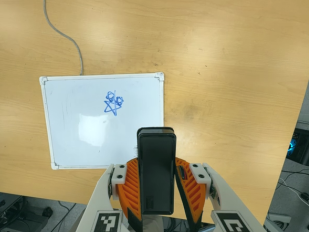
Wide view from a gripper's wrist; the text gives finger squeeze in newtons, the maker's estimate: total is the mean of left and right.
{"total": 5.6, "left": 4.5, "right": 6.8}